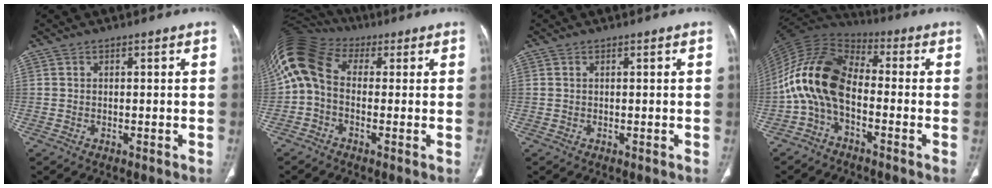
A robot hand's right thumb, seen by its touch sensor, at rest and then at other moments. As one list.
[{"total": 14.4, "force": [1.7, 10.5, 9.7], "torque": [-0.207, 0.049, 0.022]}, {"total": 0.0}, {"total": 13.9, "force": [-2.6, 8.0, 11.1], "torque": [-0.215, 0.057, -0.064]}]